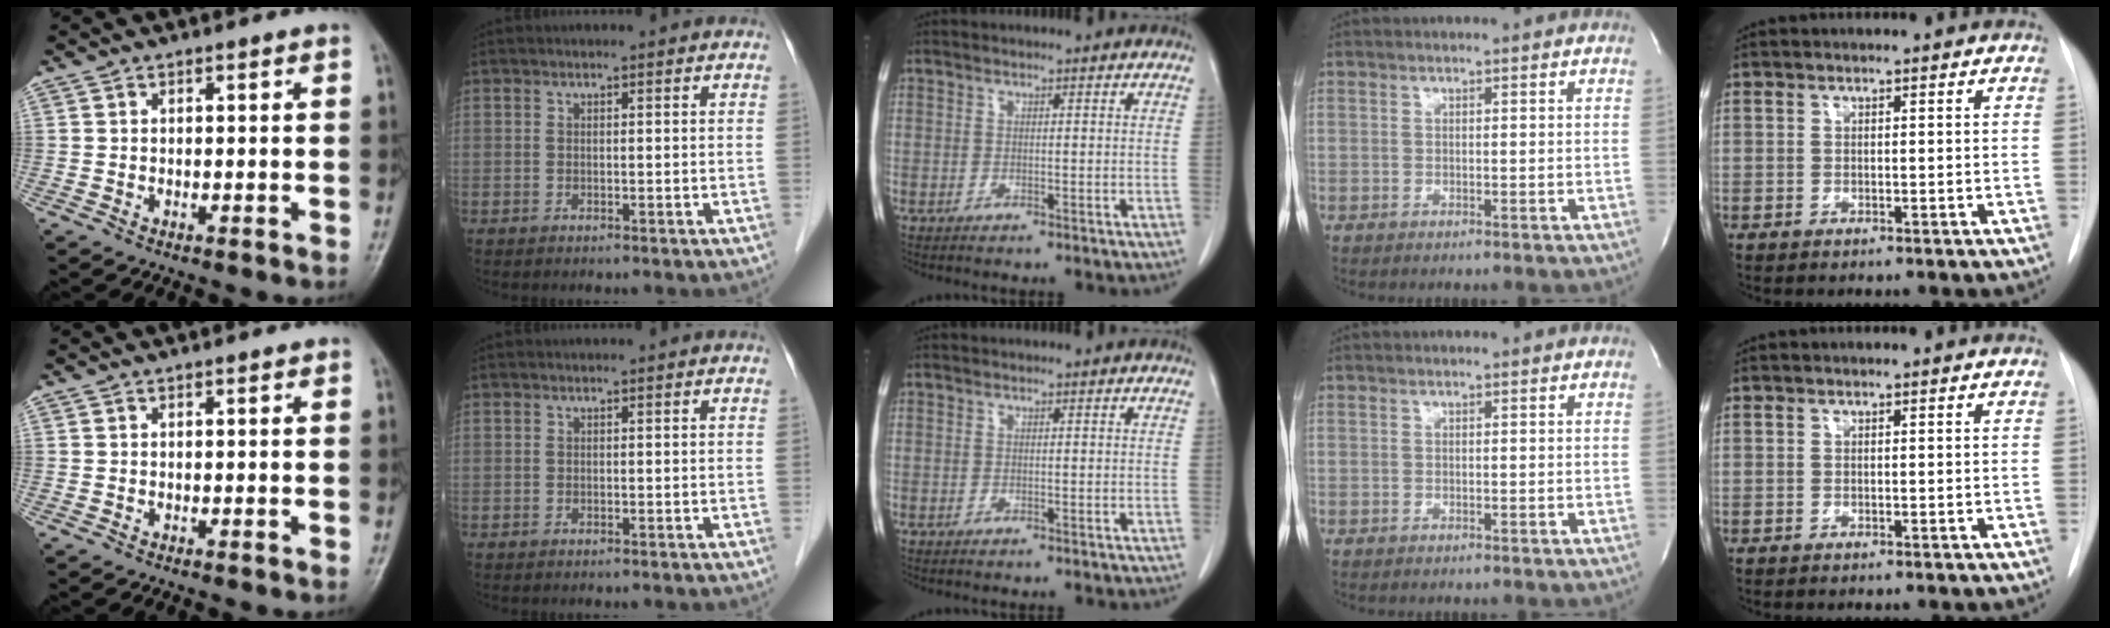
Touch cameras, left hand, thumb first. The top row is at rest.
{}